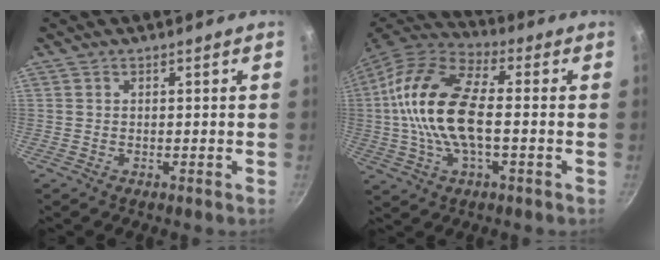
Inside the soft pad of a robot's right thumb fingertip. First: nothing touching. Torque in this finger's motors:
{"motor_torque": [0.72, 0.53, 2.64, -0.13, 0.84]}